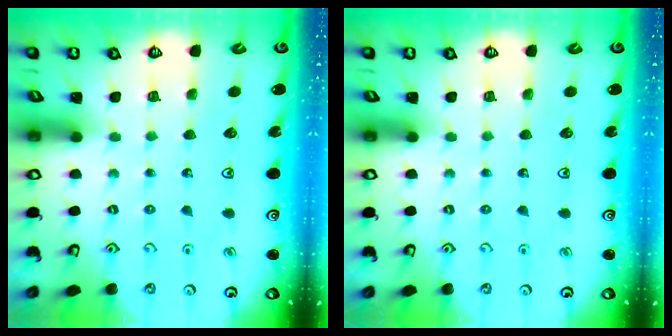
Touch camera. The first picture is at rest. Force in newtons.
{"total": 0.0}